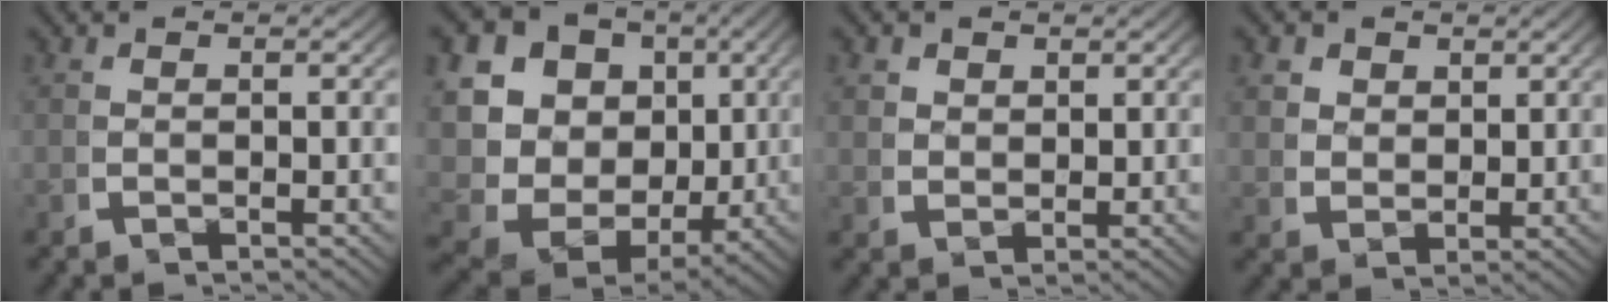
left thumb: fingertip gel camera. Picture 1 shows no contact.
{"total": 17.1, "force": [0.2, 14.3, 9.4], "torque": [-0.210, -0.038, -0.004]}
{"total": 2.0, "force": [1.3, 1.4, 0.6], "torque": [-0.002, -0.004, 0.030]}
{"total": 3.2, "force": [1.6, 2.4, 1.3], "torque": [-0.021, -0.012, 0.036]}